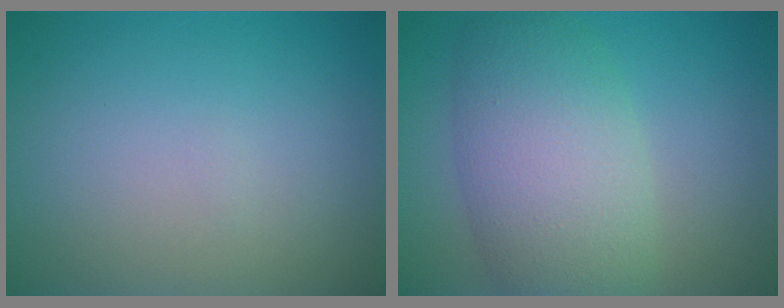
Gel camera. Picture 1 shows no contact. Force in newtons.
{"total": 7.8, "press": 7.8, "slide": 0.1}